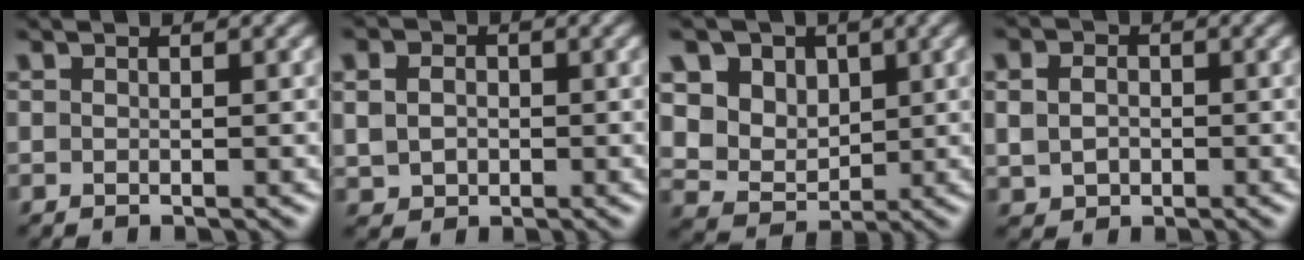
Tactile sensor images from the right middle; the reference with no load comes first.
{"total": 3.7, "force": [1.0, 3.1, 1.7], "torque": [-0.033, 0.021, -0.001]}
{"total": 8.2, "force": [4.0, 6.4, 3.3], "torque": [-0.074, 0.001, 0.069]}
{"total": 3.3, "force": [0.6, 2.8, 1.6], "torque": [-0.031, 0.021, -0.007]}